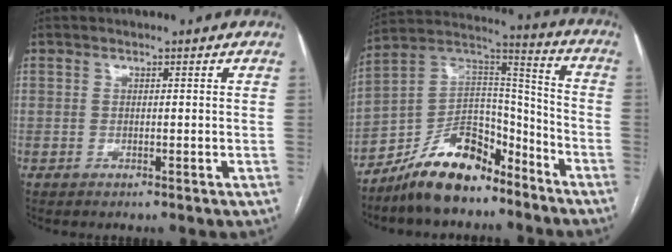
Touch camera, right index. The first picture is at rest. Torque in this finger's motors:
{"motor_torque": [0.37, -0.81, -0.39, -0.21]}